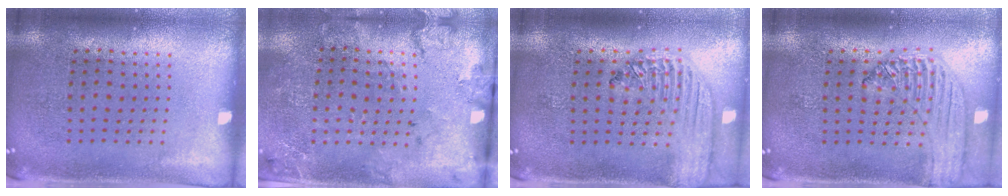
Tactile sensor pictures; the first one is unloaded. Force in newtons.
{"total": 1.8, "press": 1.6, "slide": 0.8}
{"total": 2.1, "press": 1.9, "slide": 1.0}
{"total": 1.3, "press": 1.3, "slide": 0.2}